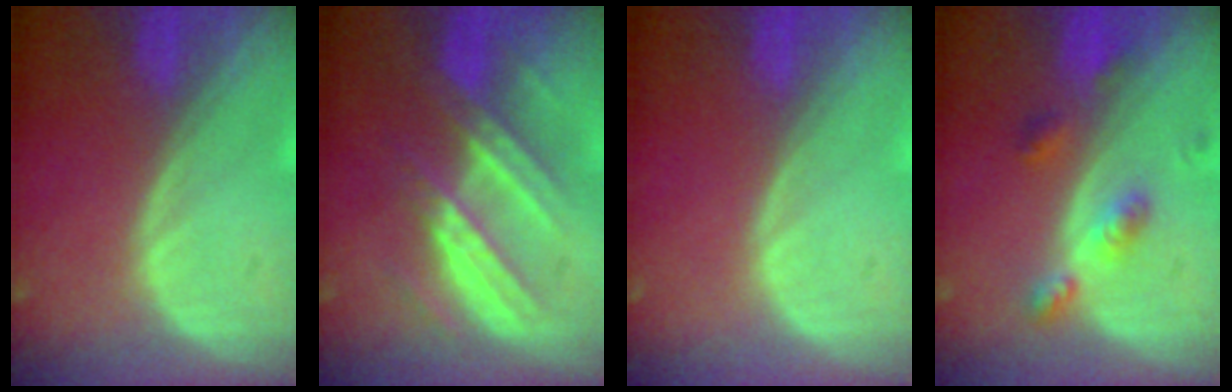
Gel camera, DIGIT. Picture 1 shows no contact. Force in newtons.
{"total": 7.2, "press": 7.1, "slide": 0.9}
{"total": 0.0}
{"total": 4.6, "press": 4.1, "slide": 1.9}